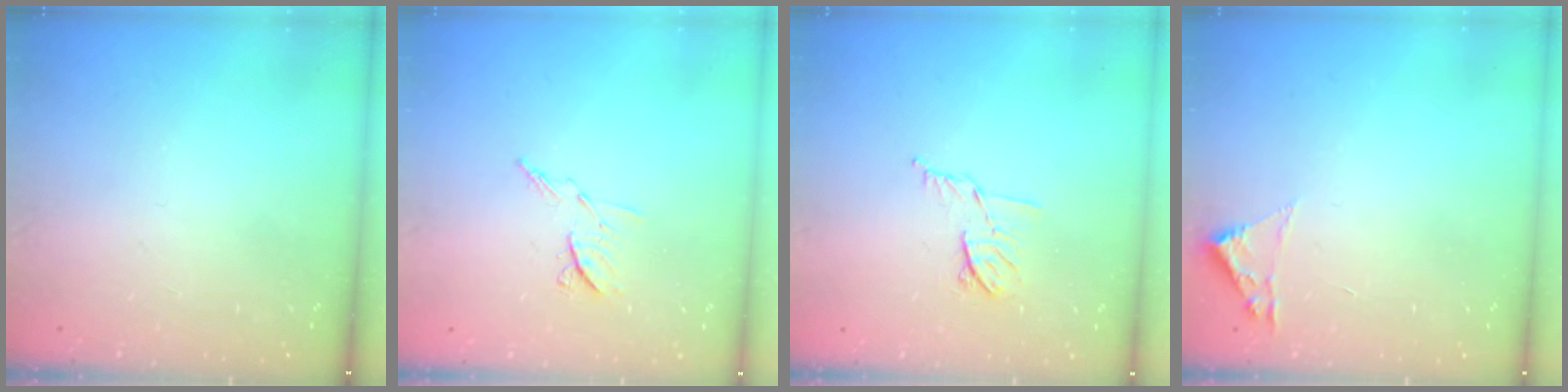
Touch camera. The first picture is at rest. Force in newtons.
{"total": 6.8, "press": 6.7, "slide": 0.8}
{"total": 7.4, "press": 7.3, "slide": 1.2}
{"total": 1.8, "press": 1.8, "slide": 0.2}